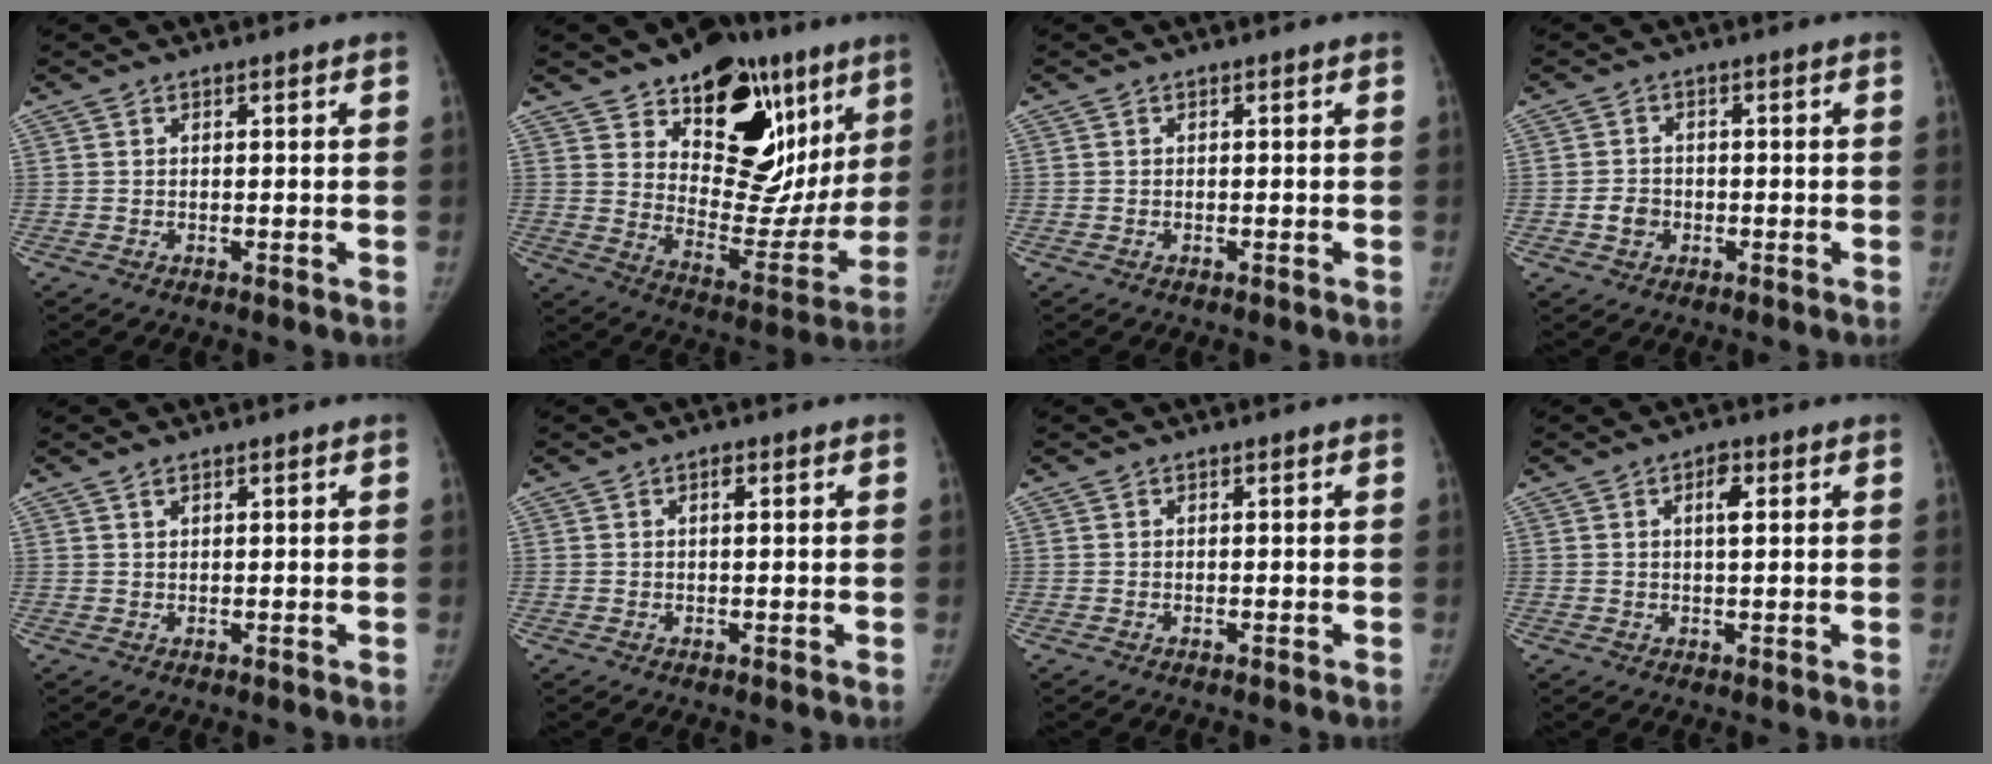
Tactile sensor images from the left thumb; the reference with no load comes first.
{"total": 26.0, "force": [13.7, 14.0, 17.1], "torque": [-0.189, -0.046, 0.208]}
{"total": 0.0}
{"total": 3.1, "force": [-0.9, 2.7, 1.3], "torque": [-0.011, 0.007, -0.018]}
{"total": 1.0, "force": [0.7, 0.6, 0.5], "torque": [-0.005, -0.003, 0.012]}
{"total": 1.2, "force": [0.3, 0.6, 0.9], "torque": [-0.011, 0.002, 0.002]}
{"total": 0.0}
{"total": 3.1, "force": [1.0, 1.4, 2.6], "torque": [-0.036, 0.000, 0.012]}